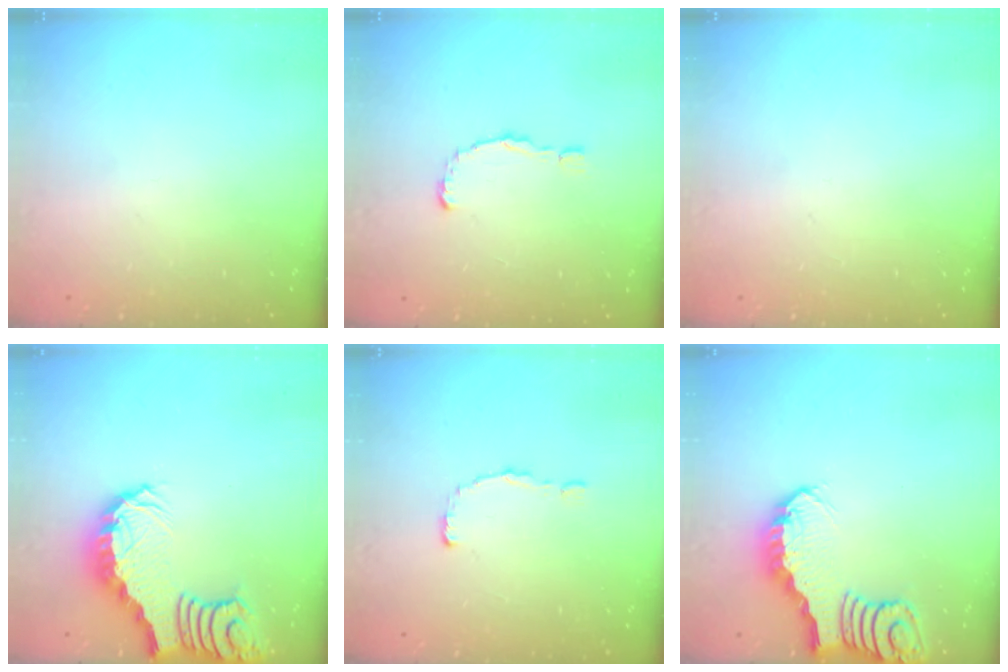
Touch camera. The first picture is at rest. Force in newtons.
{"total": 1.5, "press": 1.5, "slide": 0.1}
{"total": 0.0}
{"total": 3.3, "press": 3.2, "slide": 0.7}
{"total": 0.0}
{"total": 3.0, "press": 2.9, "slide": 0.4}